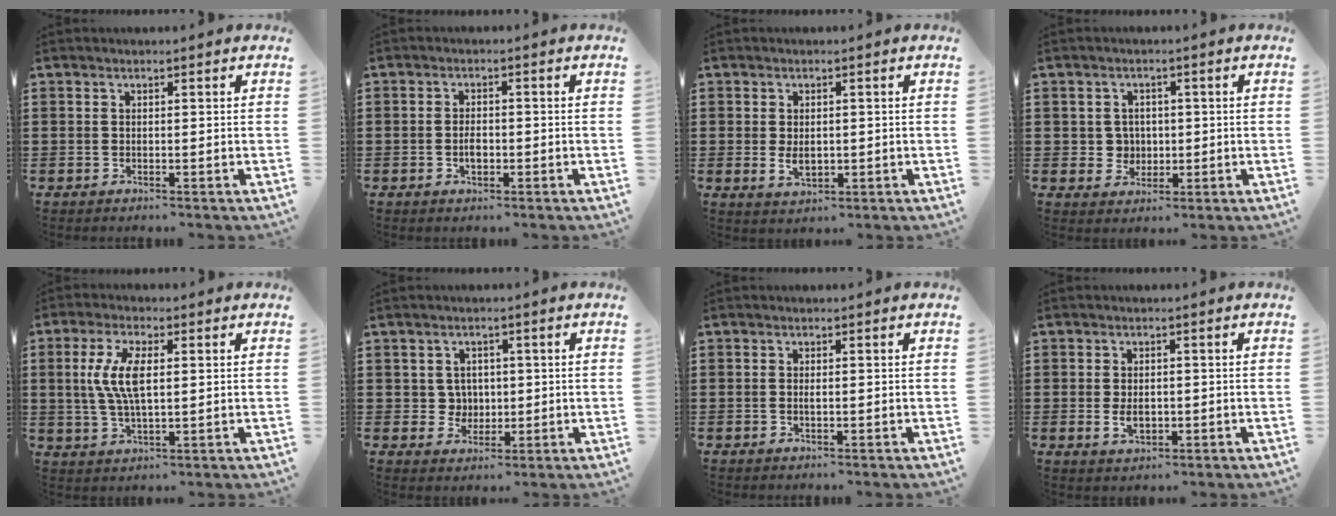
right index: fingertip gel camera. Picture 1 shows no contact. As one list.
[{"total": 2.5, "force": [-0.5, 1.2, 2.1], "torque": [-0.040, 0.002, -0.010]}, {"total": 3.0, "force": [0.0, 1.8, 2.3], "torque": [-0.038, 0.001, -0.002]}, {"total": 3.4, "force": [0.0, 3.2, 1.1], "torque": [-0.033, 0.010, -0.003]}, {"total": 7.8, "force": [1.1, 3.0, 7.1], "torque": [-0.162, 0.003, 0.011]}, {"total": 3.4, "force": [0.3, 3.2, 1.0], "torque": [-0.034, 0.011, 0.002]}, {"total": 0.8, "force": [-0.1, 0.2, 0.8], "torque": [-0.015, -0.002, -0.001]}, {"total": 3.0, "force": [-0.3, 1.9, 2.3], "torque": [-0.046, 0.005, -0.006]}]